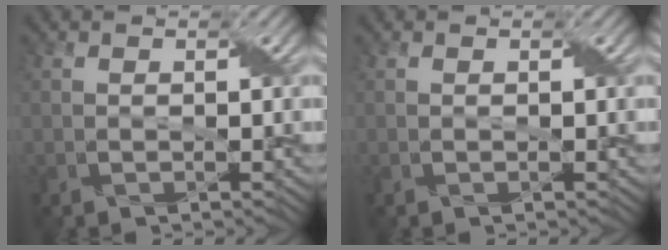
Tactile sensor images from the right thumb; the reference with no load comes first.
{"total": 0.0}